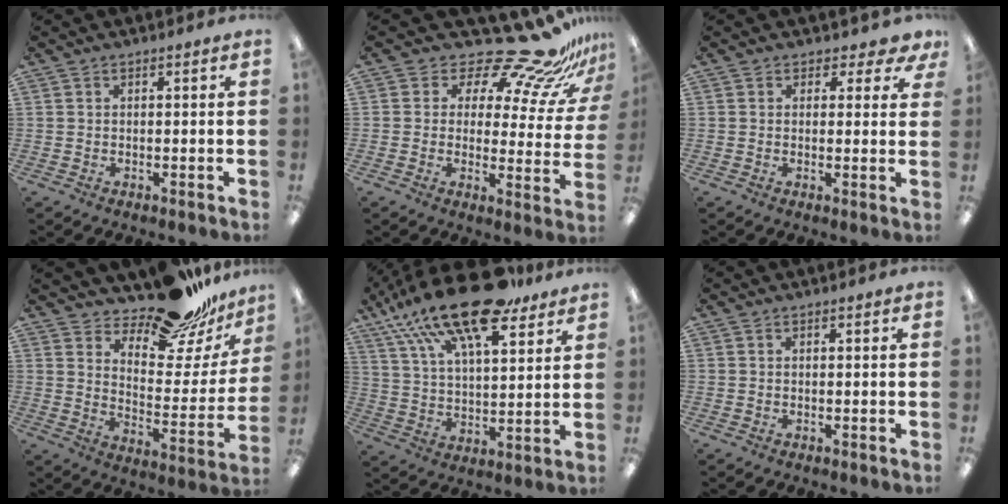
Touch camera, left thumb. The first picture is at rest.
{"total": 18.4, "force": [15.5, 4.9, 8.6], "torque": [-0.125, -0.125, 0.255]}
{"total": 3.0, "force": [1.7, 2.1, 1.2], "torque": [-0.010, -0.006, 0.030]}
{"total": 18.0, "force": [15.6, 5.7, 6.8], "torque": [-0.104, -0.122, 0.271]}
{"total": 21.4, "force": [15.3, 7.2, 13.1], "torque": [-0.228, -0.082, 0.263]}
{"total": 0.0}